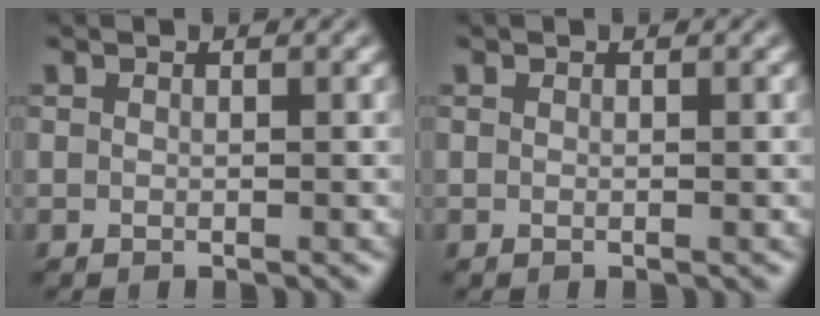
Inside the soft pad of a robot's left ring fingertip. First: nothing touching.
{"total": 0.0}